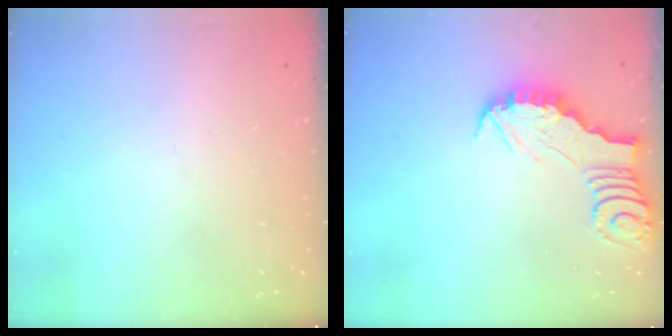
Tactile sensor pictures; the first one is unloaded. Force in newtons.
{"total": 3.1, "press": 3.0, "slide": 0.4}